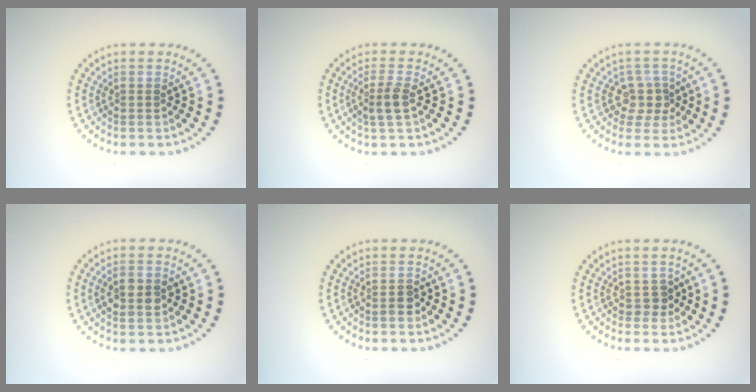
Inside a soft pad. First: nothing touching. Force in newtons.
{"total": 2.2, "press": 1.9, "slide": 1.0}
{"total": 2.5, "press": 2.0, "slide": 1.4}
{"total": 2.2, "press": 2.2, "slide": 0.1}
{"total": 1.3, "press": 1.2, "slide": 0.6}
{"total": 1.3, "press": 1.1, "slide": 0.7}